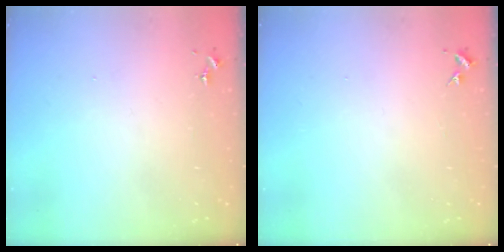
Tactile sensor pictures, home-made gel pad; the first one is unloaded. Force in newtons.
{"total": 2.7, "press": 2.7, "slide": 0.3}